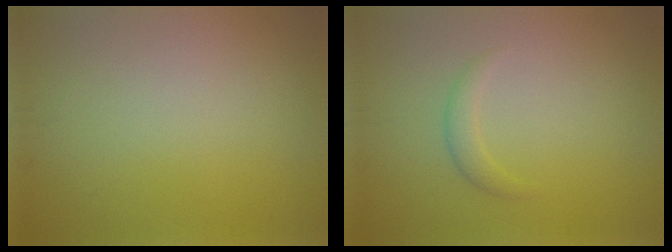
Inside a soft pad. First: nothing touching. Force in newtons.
{"total": 1.3, "press": 1.3, "slide": 0.0}